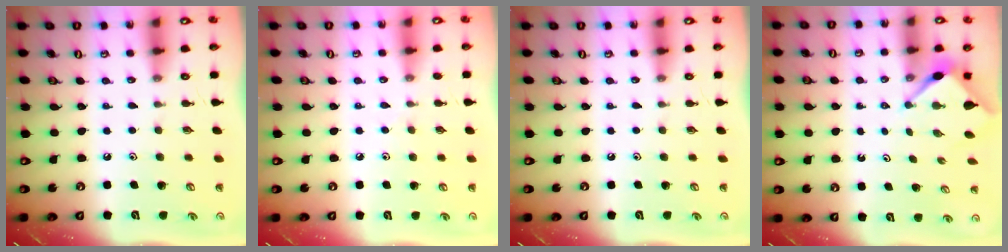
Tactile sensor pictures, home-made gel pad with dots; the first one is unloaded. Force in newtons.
{"total": 2.9, "press": 2.8, "slide": 0.4}
{"total": 0.0}
{"total": 2.8, "press": 2.8, "slide": 0.3}